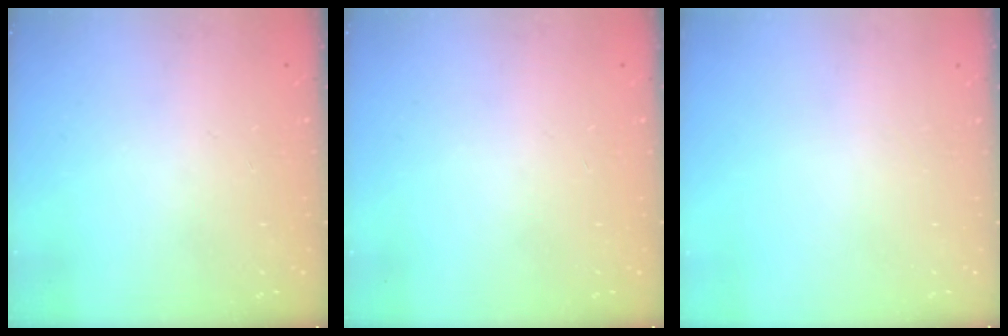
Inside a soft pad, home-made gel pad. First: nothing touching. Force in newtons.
{"total": 0.0}
{"total": 0.0}